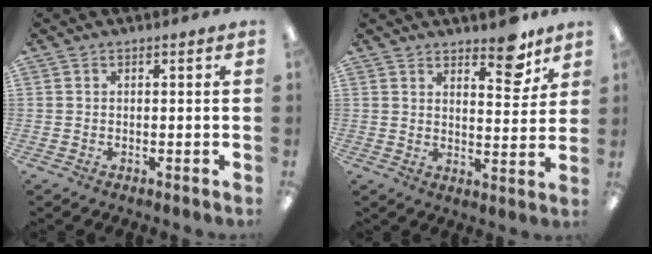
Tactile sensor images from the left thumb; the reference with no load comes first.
{"total": 8.6, "force": [6.7, 3.2, 4.3], "torque": [-0.030, -0.048, 0.108]}